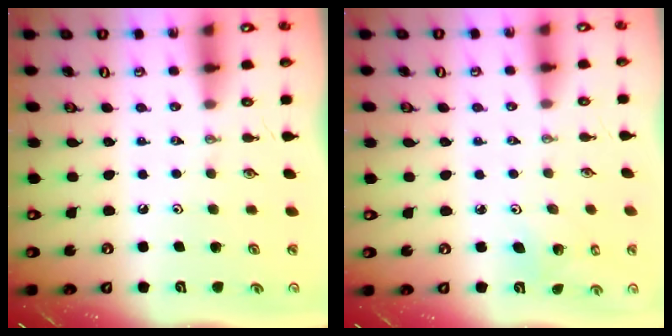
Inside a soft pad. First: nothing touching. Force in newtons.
{"total": 3.4, "press": 3.4, "slide": 0.4}